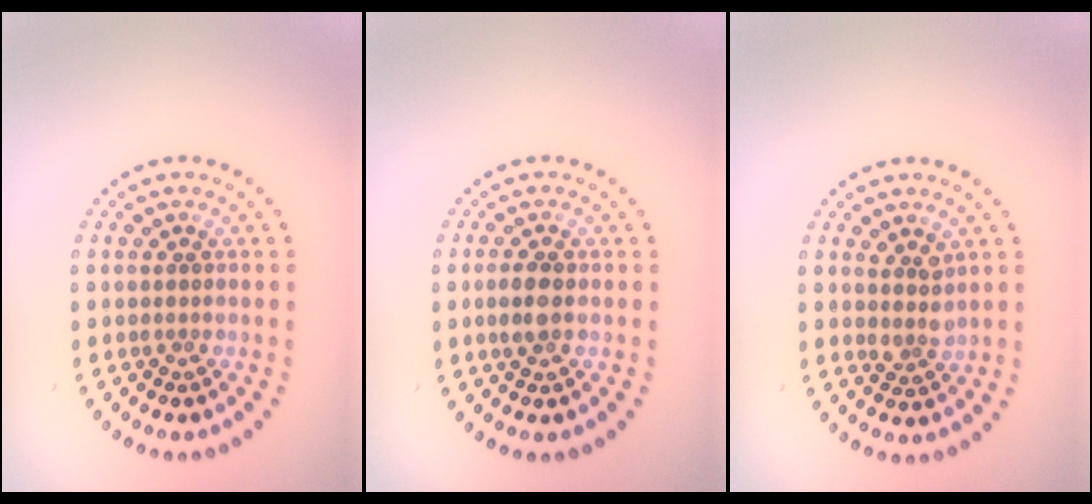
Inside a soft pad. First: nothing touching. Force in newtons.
{"total": 1.7, "press": 1.7, "slide": 0.1}
{"total": 1.8, "press": 1.5, "slide": 1.1}